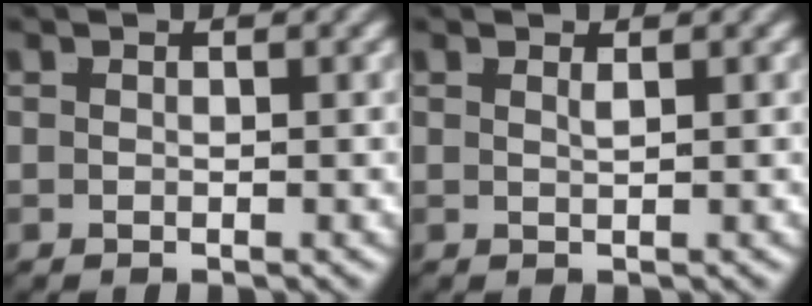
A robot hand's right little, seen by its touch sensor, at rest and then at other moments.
{"total": 1.0, "force": [0.3, -0.9, 0.4], "torque": [-0.002, -0.006, 0.010]}